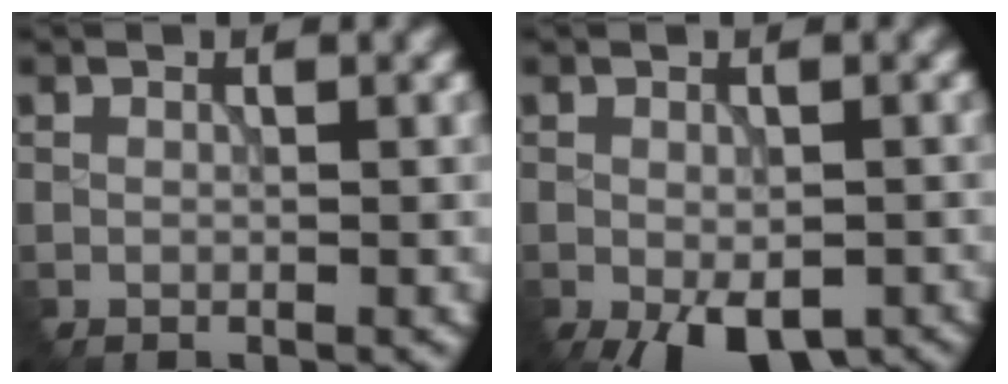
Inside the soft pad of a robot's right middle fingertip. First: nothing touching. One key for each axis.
{"total": 7.2, "fx": -4.2, "fy": 3.3, "fz": 4.8, "tx": -0.084, "ty": -0.027, "tz": -0.053}